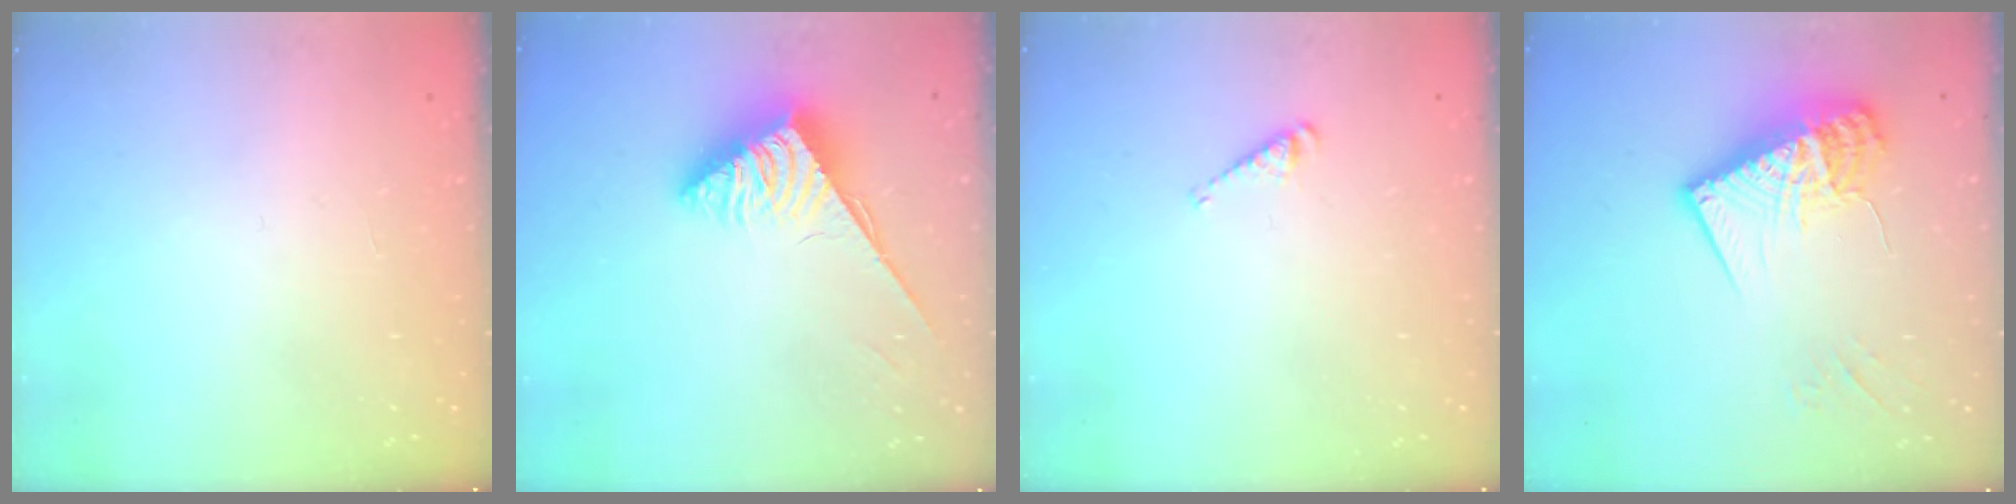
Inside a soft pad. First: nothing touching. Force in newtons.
{"total": 3.9, "press": 3.8, "slide": 0.7}
{"total": 3.5, "press": 3.4, "slide": 0.5}
{"total": 15.7, "press": 15.6, "slide": 1.6}